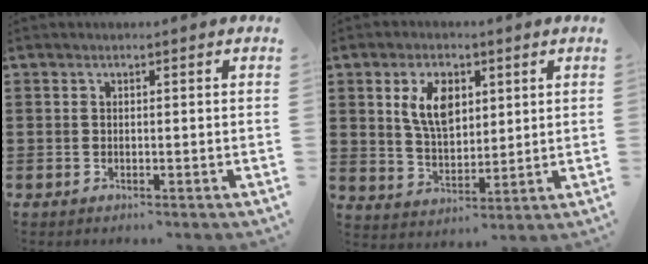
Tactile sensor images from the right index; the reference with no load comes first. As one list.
[{"total": 7.3, "force": [2.7, 4.2, 5.4], "torque": [-0.111, 0.011, 0.045]}]